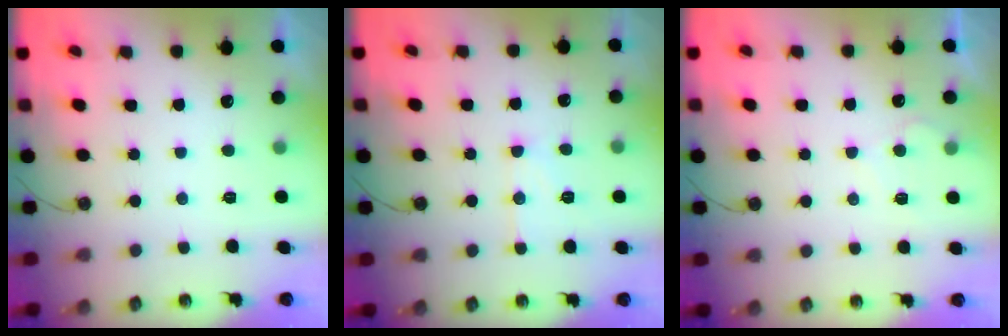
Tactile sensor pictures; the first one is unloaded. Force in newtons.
{"total": 9.3, "press": 9.3, "slide": 0.8}
{"total": 4.9, "press": 4.9, "slide": 0.6}